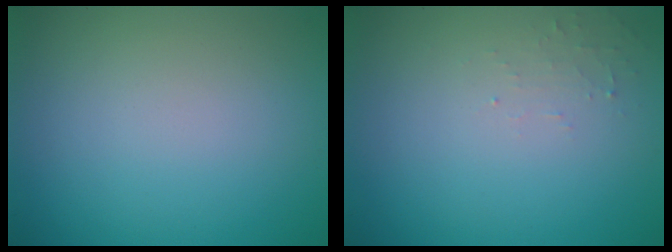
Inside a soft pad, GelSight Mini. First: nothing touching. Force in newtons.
{"total": 1.1, "press": 1.1, "slide": 0.2}